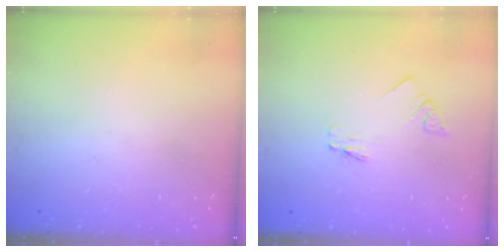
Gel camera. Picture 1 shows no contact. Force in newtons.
{"total": 1.1, "press": 1.1, "slide": 0.0}